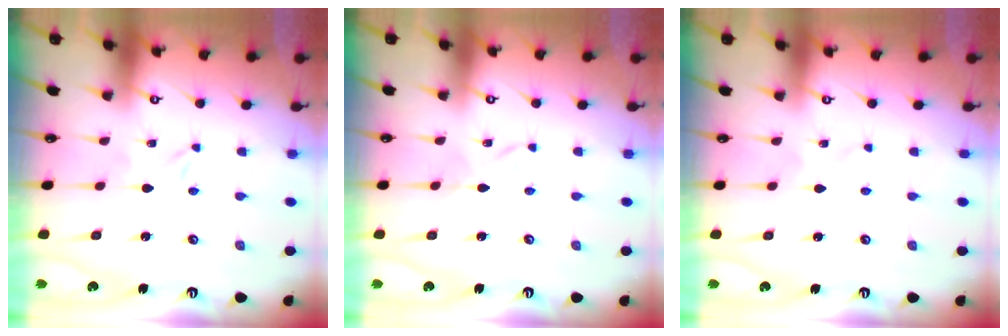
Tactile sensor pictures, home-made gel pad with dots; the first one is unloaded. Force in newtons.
{"total": 3.0, "press": 3.0, "slide": 0.2}
{"total": 1.9, "press": 1.9, "slide": 0.2}